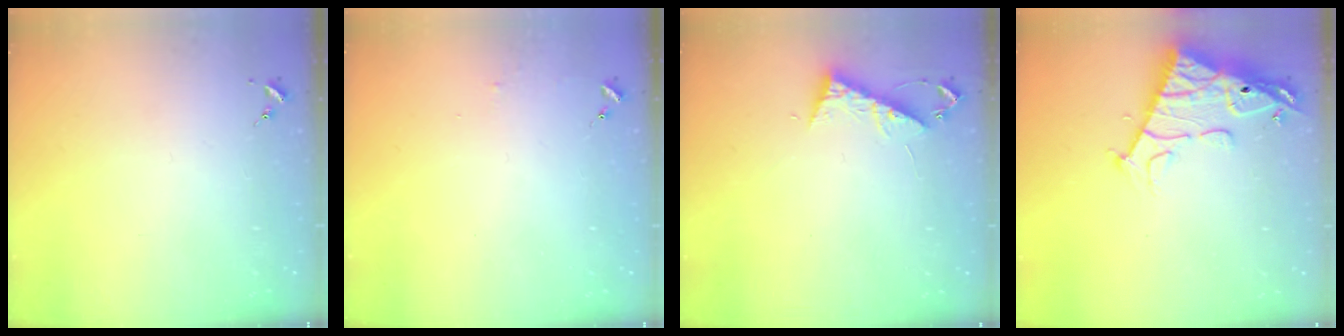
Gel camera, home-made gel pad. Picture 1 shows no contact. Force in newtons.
{"total": 3.2, "press": 3.2, "slide": 0.3}
{"total": 7.7, "press": 7.6, "slide": 0.6}
{"total": 15.6, "press": 15.5, "slide": 1.5}